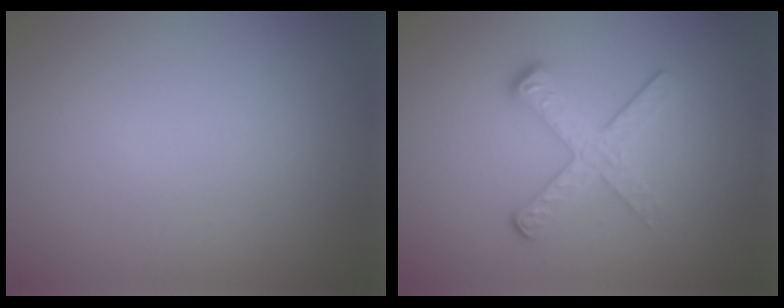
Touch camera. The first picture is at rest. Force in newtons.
{"total": 3.5, "press": 2.4, "slide": 2.5}